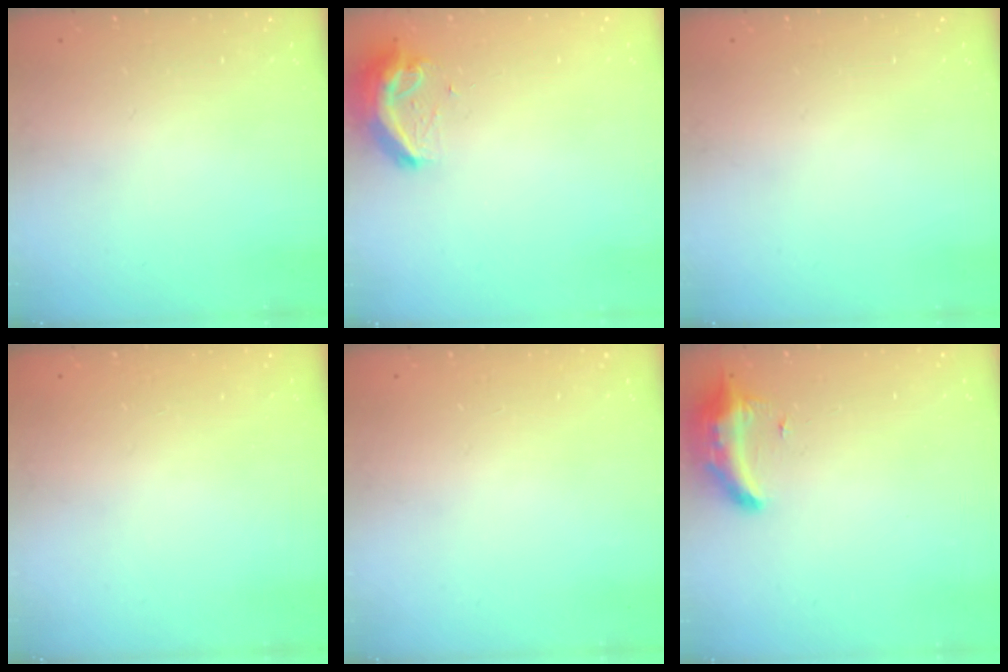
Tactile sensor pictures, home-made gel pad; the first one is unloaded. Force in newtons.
{"total": 9.5, "press": 9.5, "slide": 0.6}
{"total": 0.0}
{"total": 0.0}
{"total": 0.0}
{"total": 8.5, "press": 8.4, "slide": 1.4}